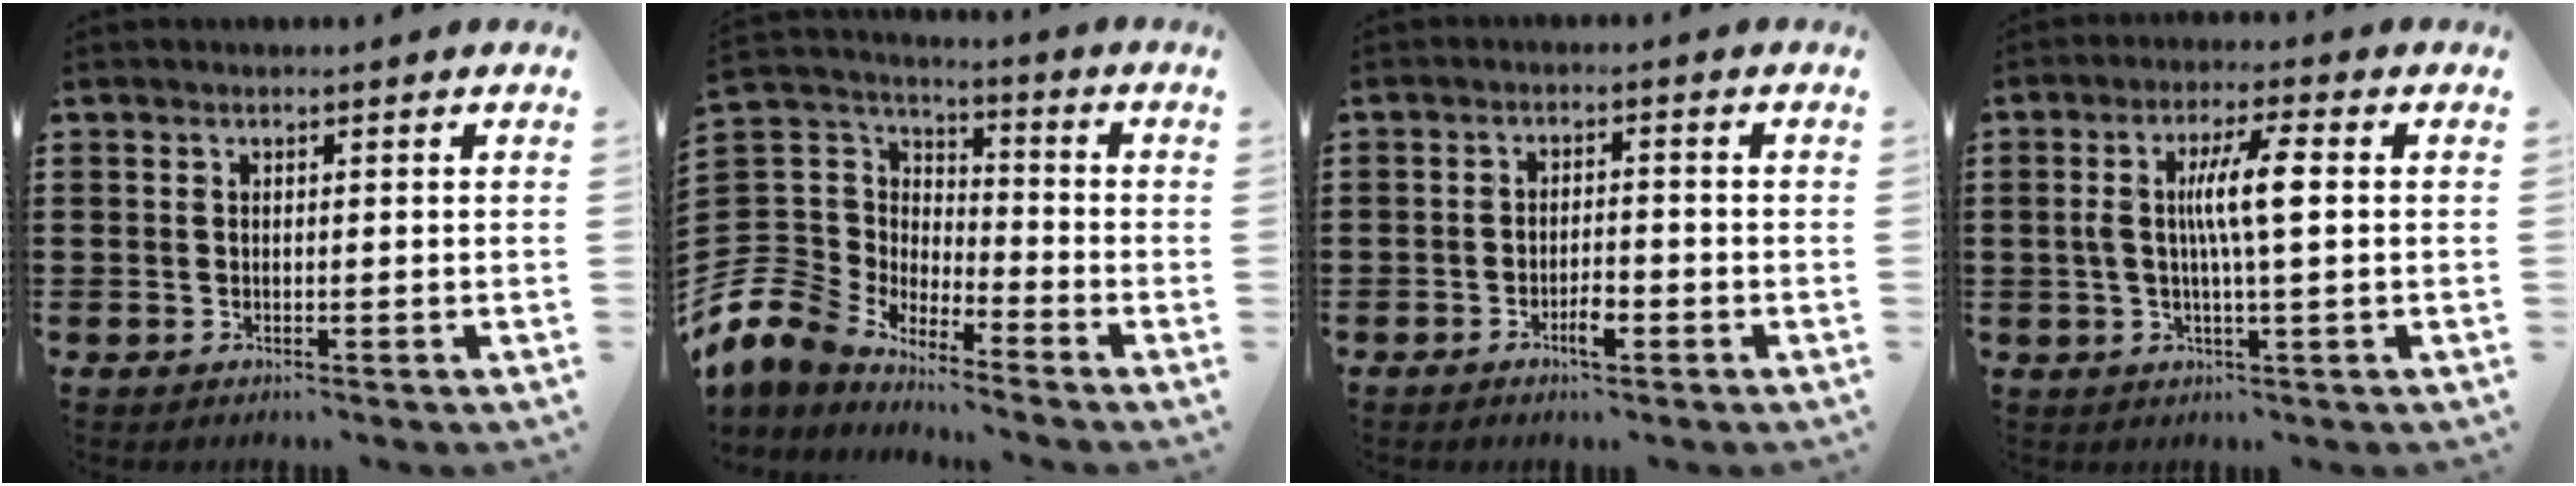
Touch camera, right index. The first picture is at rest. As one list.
[{"total": 7.5, "force": [-5.6, 4.9, 0.2], "torque": [-0.064, -0.012, -0.122]}, {"total": 3.3, "force": [-1.9, 1.0, 2.5], "torque": [-0.043, 0.002, -0.034]}, {"total": 7.4, "force": [0.6, 1.0, 7.3], "torque": [-0.144, -0.001, 0.002]}]